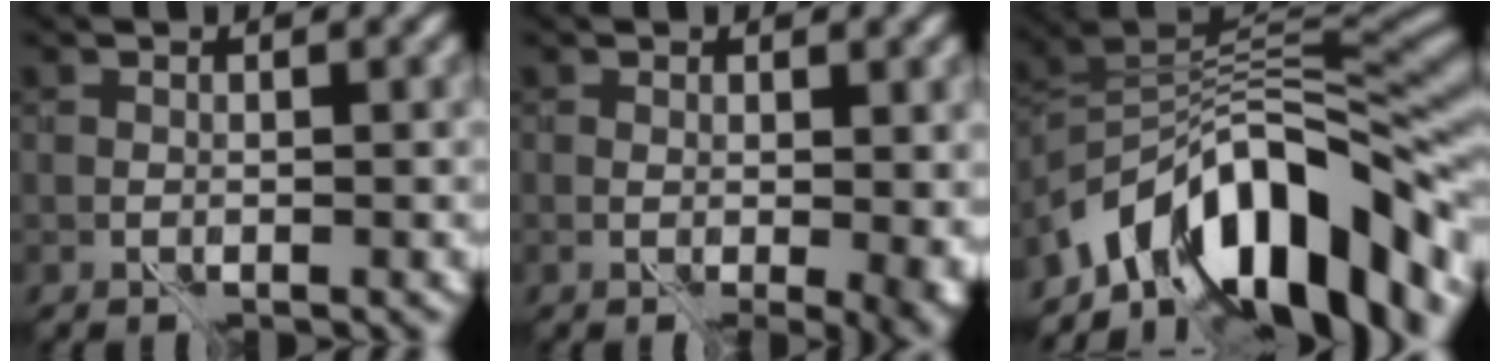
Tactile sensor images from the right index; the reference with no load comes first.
{"total": 3.5, "force": [-0.1, 1.6, 3.1], "torque": [-0.036, -0.005, 0.003]}
{"total": 12.8, "force": [-7.4, 5.3, 9.0], "torque": [-0.131, 0.027, -0.134]}